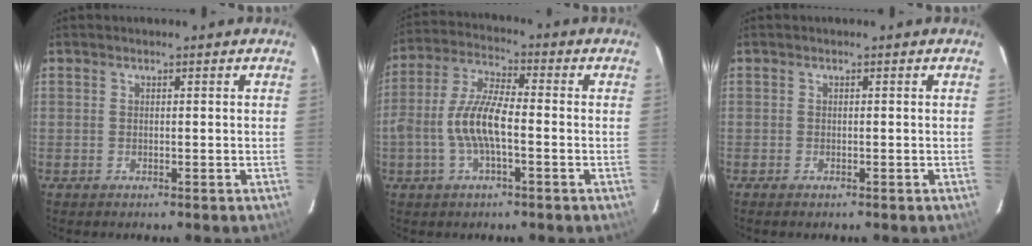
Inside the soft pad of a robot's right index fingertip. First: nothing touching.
{"total": 9.6, "force": [-2.4, 3.0, 8.7], "torque": [-0.187, 0.008, -0.048]}
{"total": 0.6, "force": [-0.5, 0.2, 0.2], "torque": [-0.007, -0.003, -0.010]}